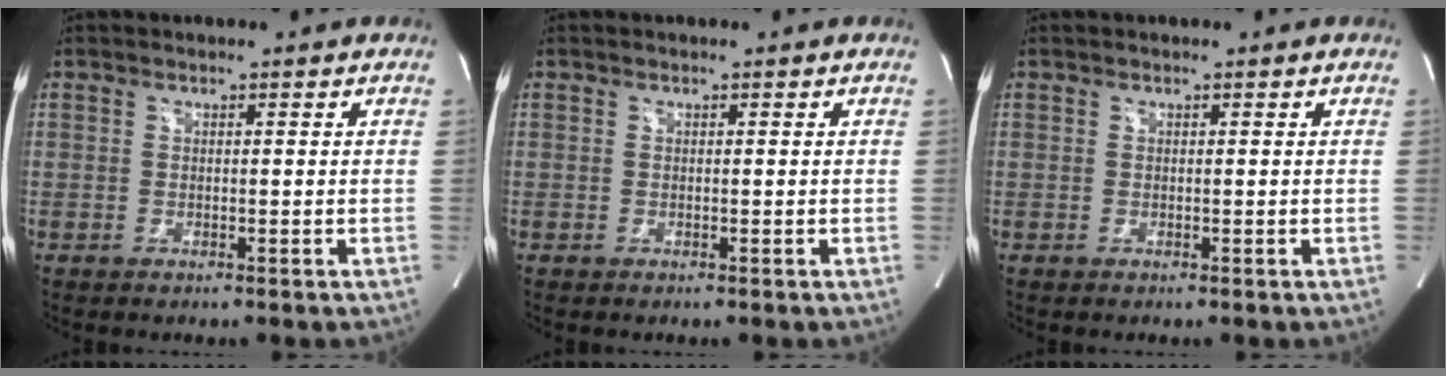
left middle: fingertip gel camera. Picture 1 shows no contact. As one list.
[{"total": 0.0}, {"total": 0.0}]